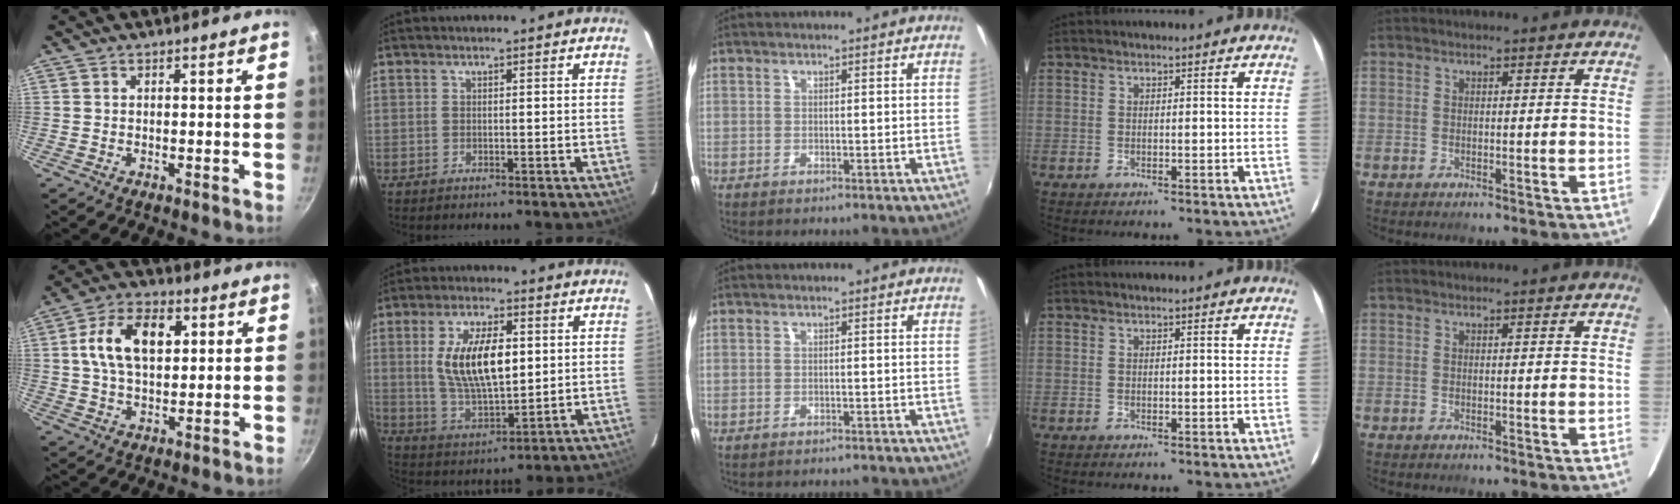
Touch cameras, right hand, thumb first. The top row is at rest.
{"thumb": {"total": 12.6, "force": [3.0, 7.8, 9.5], "torque": [-0.150, 0.009, 0.042]}, "index": {"total": 13.8, "force": [2.4, 5.9, 12.2], "torque": [-0.230, 0.000, 0.052]}, "middle": {"total": 4.2, "force": [-3.9, 1.0, 1.2], "torque": [-0.032, -0.012, -0.054]}}